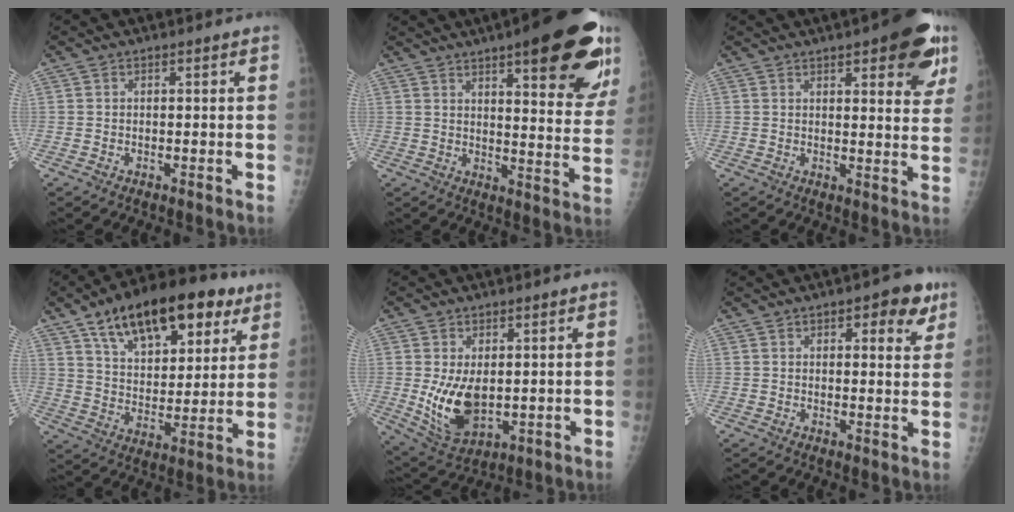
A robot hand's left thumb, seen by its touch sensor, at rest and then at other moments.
{"total": 24.2, "force": [13.9, 6.5, 18.8], "torque": [-0.214, -0.047, 0.177]}
{"total": 13.7, "force": [7.3, 4.4, 10.7], "torque": [-0.095, -0.027, 0.087]}
{"total": 23.4, "force": [13.0, 11.6, 15.7], "torque": [-0.214, -0.021, 0.211]}
{"total": 10.1, "force": [-0.1, 5.9, 8.2], "torque": [-0.137, -0.018, 0.018]}
{"total": 7.2, "force": [3.8, 3.1, 5.3], "torque": [-0.041, -0.013, 0.042]}